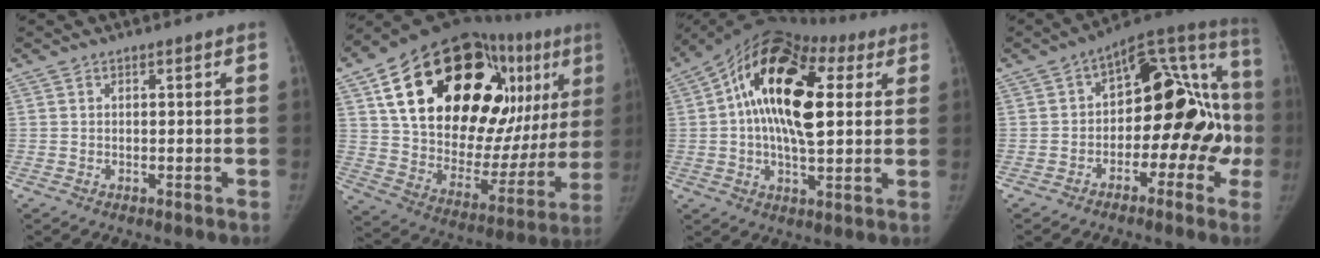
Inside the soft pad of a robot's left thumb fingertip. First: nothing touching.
{"total": 39.4, "force": [14.7, 19.0, 31.2], "torque": [-0.440, 0.012, 0.243]}
{"total": 21.4, "force": [4.6, 10.8, 17.9], "torque": [-0.293, 0.018, 0.056]}
{"total": 21.8, "force": [-2.7, 12.3, 17.8], "torque": [-0.197, 0.063, -0.043]}